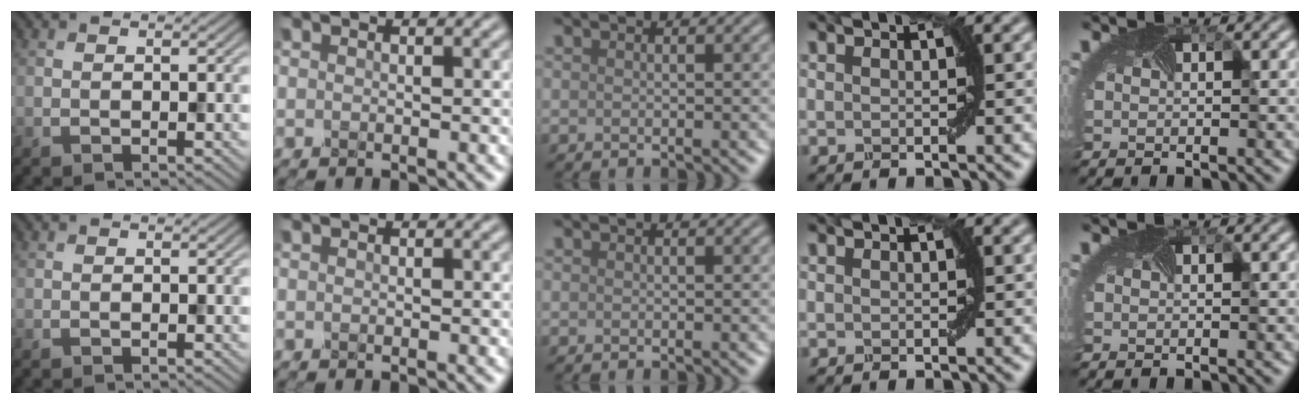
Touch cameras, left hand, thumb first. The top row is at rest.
{}